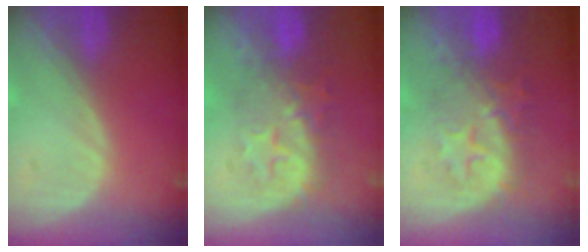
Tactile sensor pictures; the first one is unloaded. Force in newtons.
{"total": 8.0, "press": 7.8, "slide": 1.7}
{"total": 8.4, "press": 8.3, "slide": 1.1}